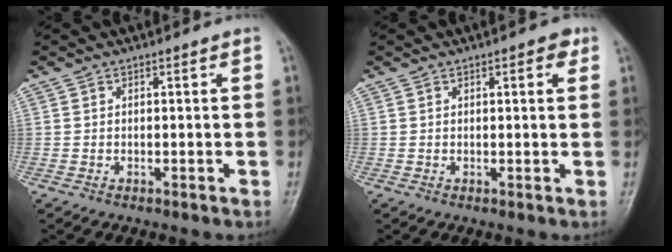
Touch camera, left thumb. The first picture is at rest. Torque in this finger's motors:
{"motor_torque": [-0.15, -0.05, 0.02, 0.03, 0.08]}